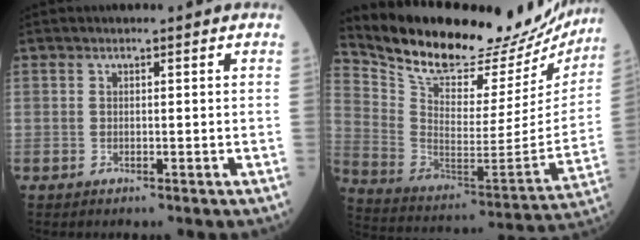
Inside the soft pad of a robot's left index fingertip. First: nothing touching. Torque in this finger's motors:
{"motor_torque": [1.00, -1.14, 0.55, 0.08]}